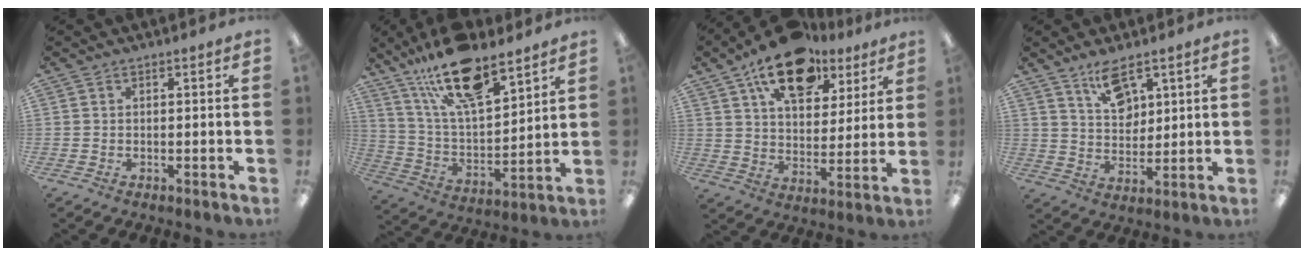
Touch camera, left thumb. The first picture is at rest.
{"total": 19.4, "force": [14.1, 6.8, 11.6], "torque": [-0.206, -0.076, 0.244]}
{"total": 17.4, "force": [11.3, 9.4, 9.3], "torque": [-0.151, -0.053, 0.199]}
{"total": 9.1, "force": [6.2, 5.0, 4.3], "torque": [-0.057, -0.031, 0.109]}